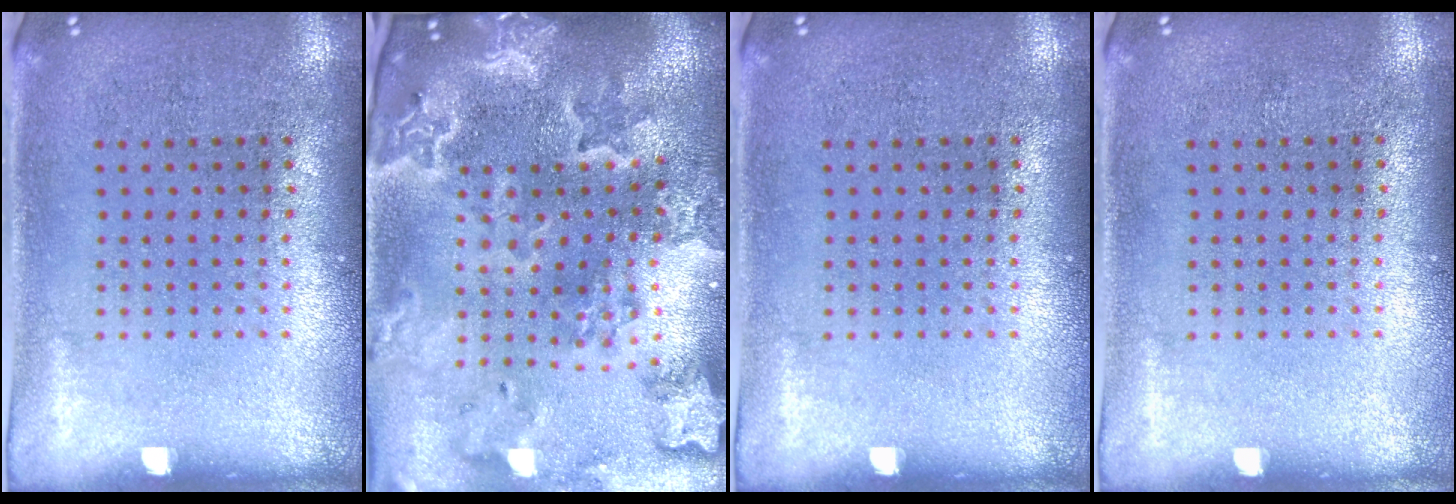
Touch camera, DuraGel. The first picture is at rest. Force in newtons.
{"total": 3.6, "press": 3.2, "slide": 1.8}
{"total": 0.0}
{"total": 0.0}